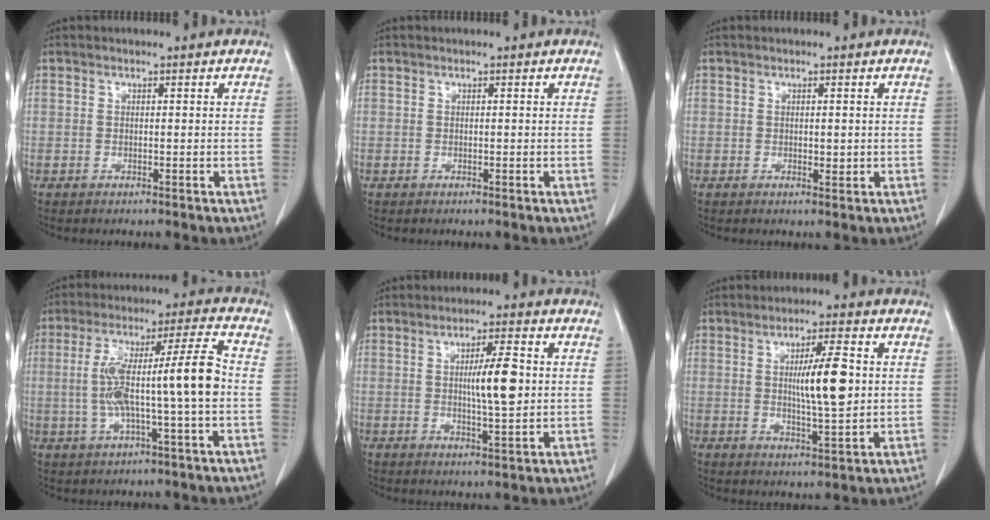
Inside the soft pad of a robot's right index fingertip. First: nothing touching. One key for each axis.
{"total": 0.0}
{"total": 1.1, "fx": 0.0, "fy": 0.5, "fz": 1.0, "tx": -0.014, "ty": -0.003, "tz": 0.002}
{"total": 13.0, "fx": -0.9, "fy": 0.3, "fz": 12.9, "tx": -0.234, "ty": 0.027, "tz": -0.017}
{"total": 6.9, "fx": 0.6, "fy": 0.9, "fz": 6.8, "tx": -0.112, "ty": 0.000, "tz": 0.012}
{"total": 8.4, "fx": 1.0, "fy": 1.0, "fz": 8.3, "tx": -0.137, "ty": -0.002, "tz": 0.019}